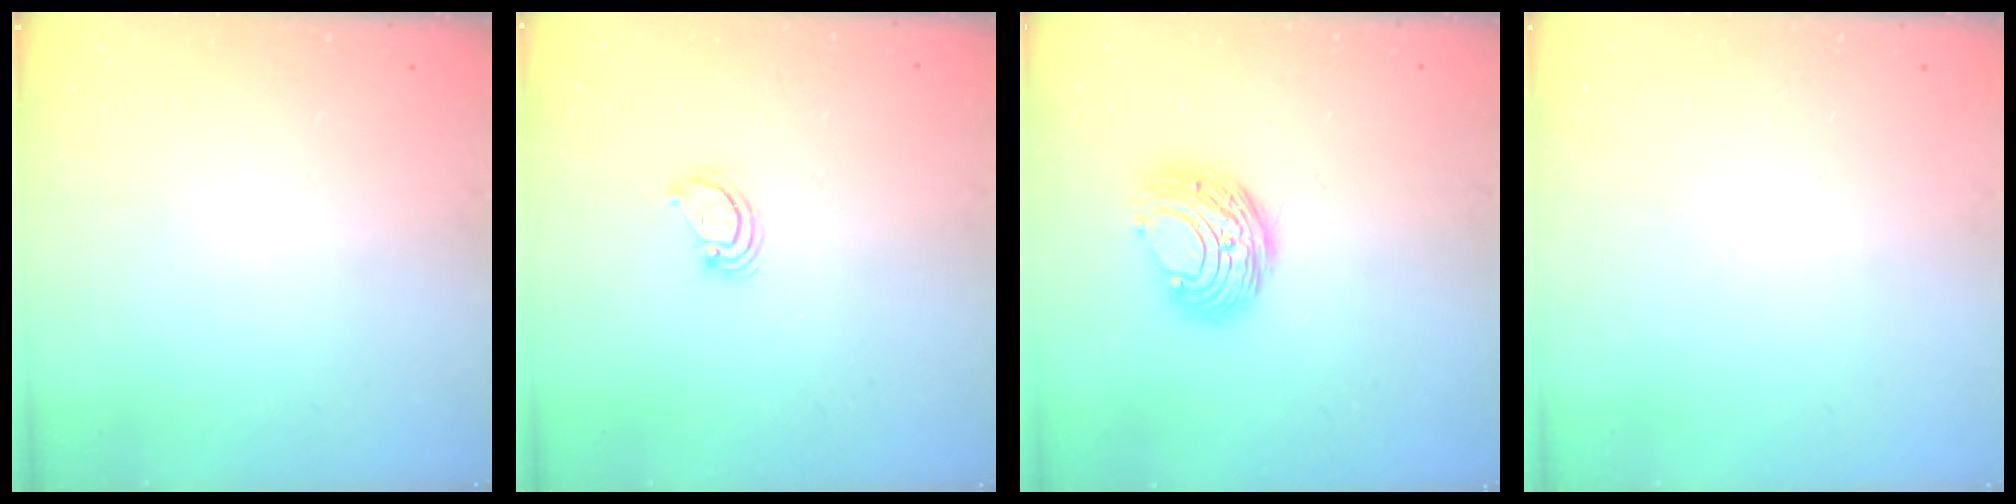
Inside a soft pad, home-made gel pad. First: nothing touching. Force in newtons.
{"total": 2.6, "press": 2.6, "slide": 0.3}
{"total": 9.0, "press": 9.0, "slide": 0.2}
{"total": 0.0}